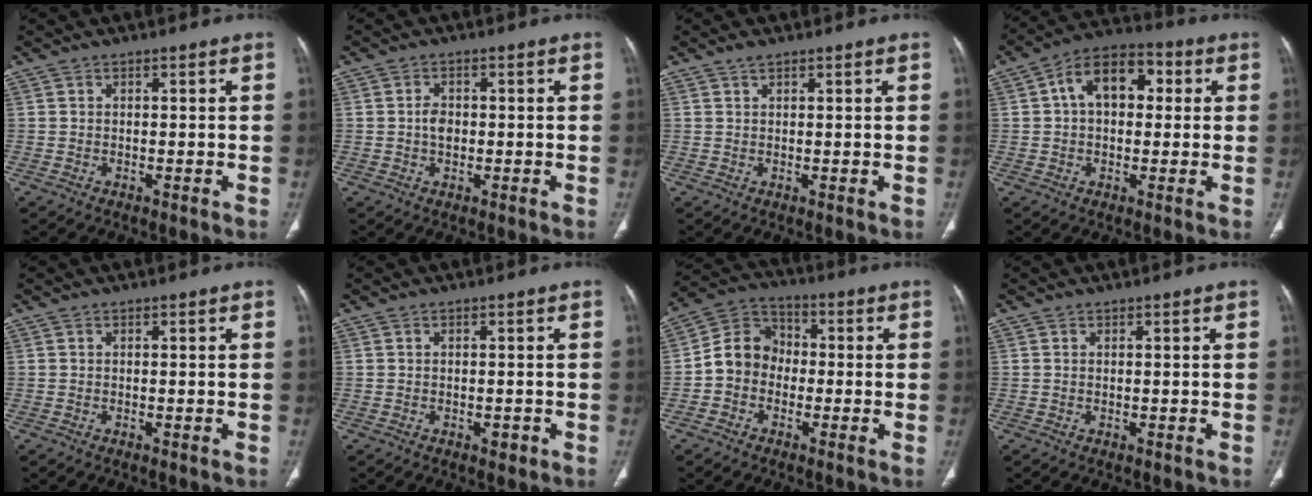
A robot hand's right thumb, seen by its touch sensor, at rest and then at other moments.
{"total": 2.6, "force": [-0.2, 1.9, 1.7], "torque": [-0.022, 0.005, -0.007]}
{"total": 1.3, "force": [0.9, 0.4, 0.8], "torque": [-0.016, -0.003, 0.019]}
{"total": 11.8, "force": [2.3, 7.8, 8.5], "torque": [-0.107, 0.030, 0.026]}
{"total": 0.0}
{"total": 1.4, "force": [-0.4, 0.9, 0.9], "torque": [-0.007, 0.000, -0.003]}
{"total": 8.8, "force": [-1.5, 7.6, 4.2], "torque": [-0.056, 0.037, -0.044]}
{"total": 0.0}